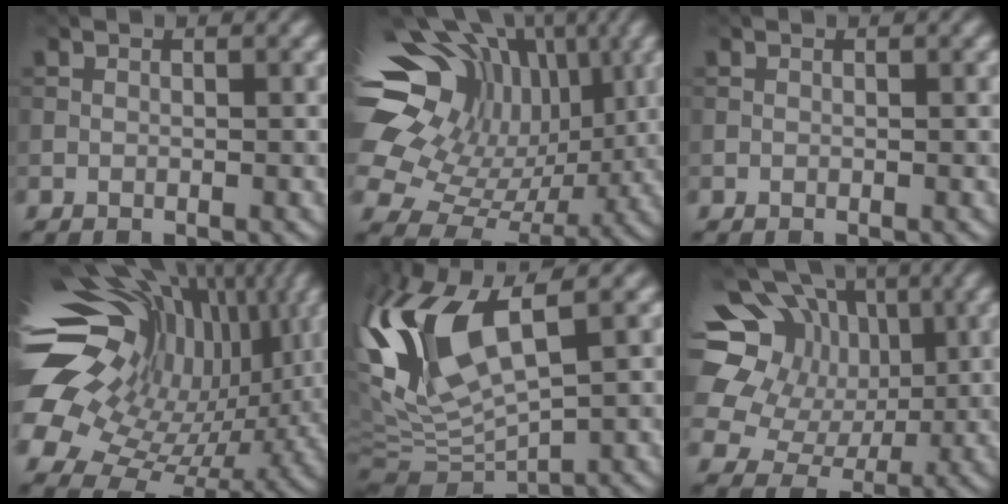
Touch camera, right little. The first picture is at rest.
{"total": 18.0, "force": [5.6, 12.7, 11.5], "torque": [-0.246, 0.035, 0.115]}
{"total": 0.0}
{"total": 18.6, "force": [5.0, 11.7, 13.5], "torque": [-0.258, 0.023, 0.110]}
{"total": 11.8, "force": [3.6, 4.7, 10.3], "torque": [-0.240, 0.004, 0.066]}
{"total": 13.5, "force": [4.6, 10.8, 6.7], "torque": [-0.163, 0.046, 0.065]}